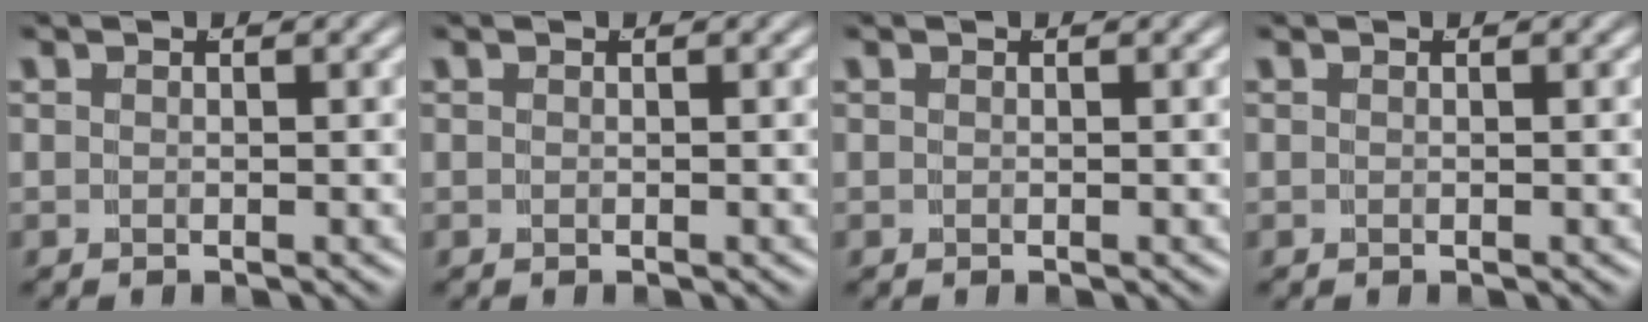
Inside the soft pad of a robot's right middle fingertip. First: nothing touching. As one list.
[{"total": 0.0}, {"total": 0.0}, {"total": 0.0}]